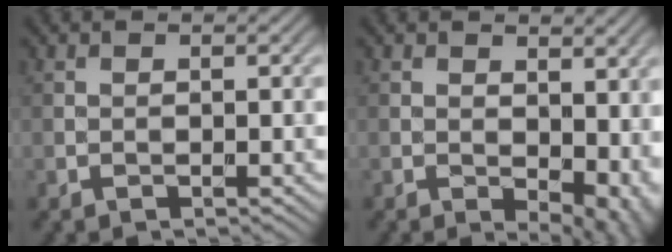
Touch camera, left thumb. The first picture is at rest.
{"total": 7.4, "force": [-0.1, 4.4, 5.9], "torque": [-0.074, -0.017, 0.011]}